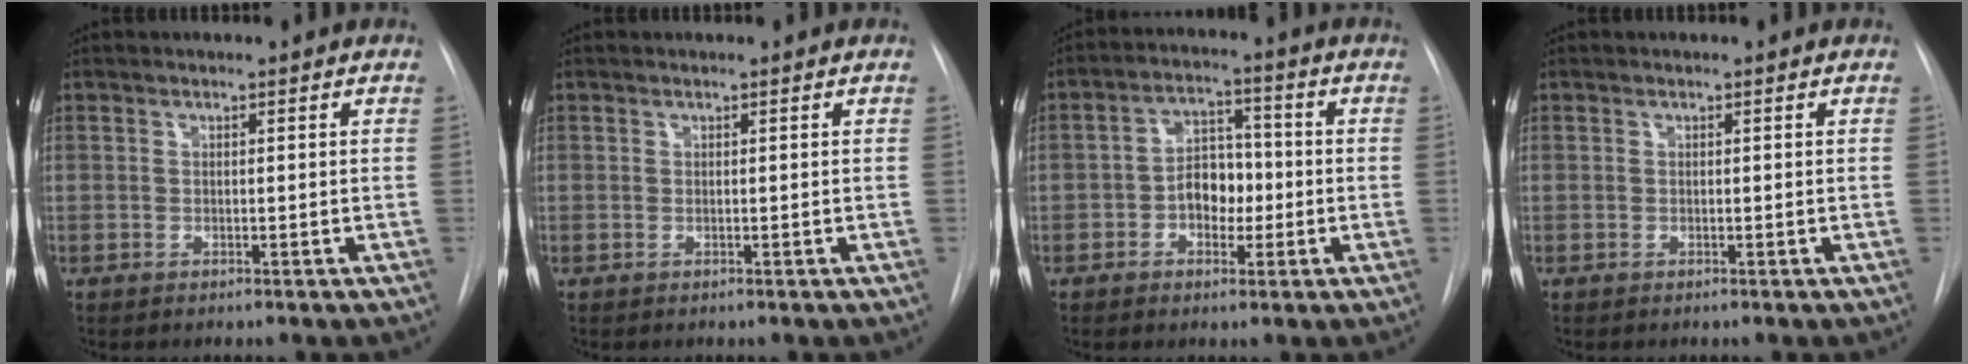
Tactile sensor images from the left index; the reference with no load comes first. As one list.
[{"total": 0.0}, {"total": 6.1, "force": [-1.3, 4.1, 4.4], "torque": [-0.073, 0.022, -0.023]}, {"total": 0.0}]